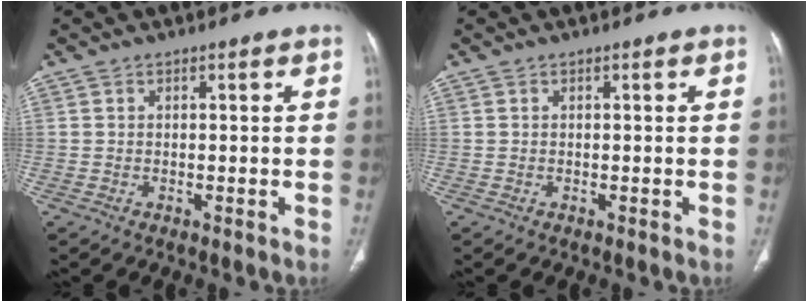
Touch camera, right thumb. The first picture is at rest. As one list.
[{"total": 0.0}]